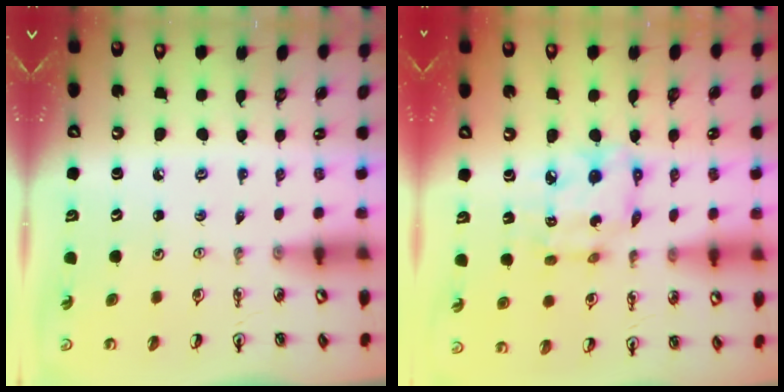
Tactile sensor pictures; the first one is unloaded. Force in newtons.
{"total": 9.1, "press": 9.1, "slide": 0.5}